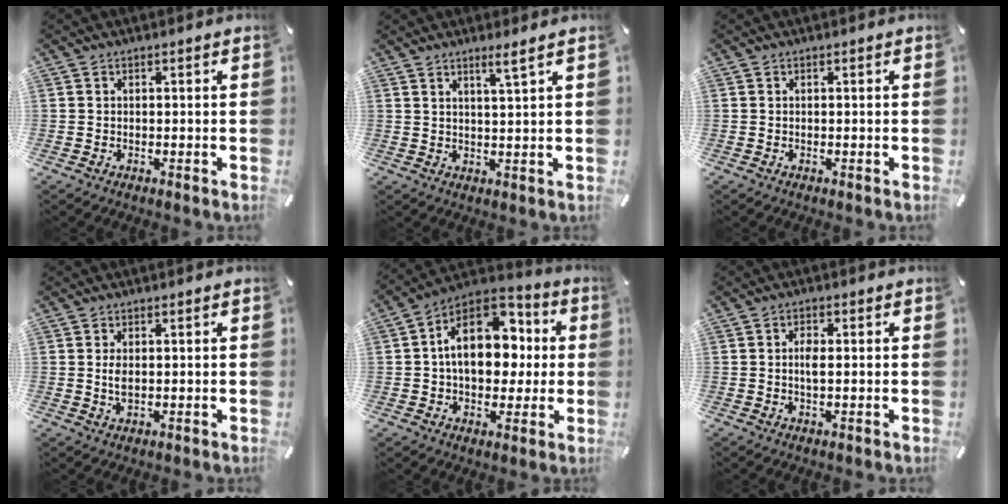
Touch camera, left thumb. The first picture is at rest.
{"total": 3.8, "force": [2.7, -0.5, 2.5], "torque": [-0.055, -0.008, 0.046]}
{"total": 0.0}
{"total": 2.3, "force": [0.3, 1.1, 2.0], "torque": [-0.052, -0.001, 0.002]}
{"total": 17.7, "force": [2.6, 12.3, 12.5], "torque": [-0.198, -0.005, 0.046]}
{"total": 2.9, "force": [0.1, 1.1, 2.7], "torque": [-0.054, 0.002, 0.000]}